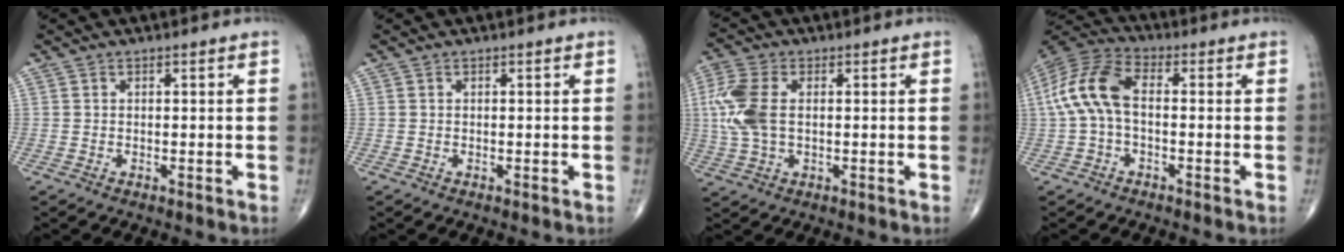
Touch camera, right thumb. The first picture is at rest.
{"total": 0.0}
{"total": 9.6, "force": [0.8, 5.6, 7.8], "torque": [-0.201, 0.010, 0.018]}
{"total": 11.6, "force": [0.1, 6.4, 9.7], "torque": [-0.207, 0.034, -0.007]}